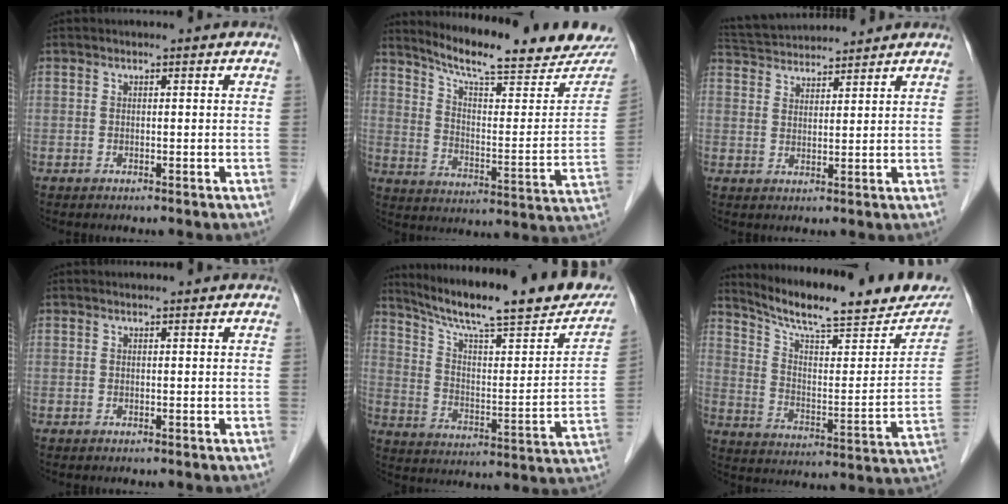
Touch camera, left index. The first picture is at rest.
{"total": 21.5, "force": [19.6, 1.8, 8.6], "torque": [-0.130, -0.064, 0.264]}
{"total": 9.2, "force": [8.9, 0.9, 2.2], "torque": [-0.051, 0.031, 0.148]}
{"total": 0.9, "force": [0.9, 0.0, 0.2], "torque": [-0.007, 0.007, 0.010]}
{"total": 25.1, "force": [20.6, 3.3, 13.9], "torque": [-0.217, -0.027, 0.288]}
{"total": 22.2, "force": [19.1, 3.9, 10.7], "torque": [-0.160, -0.029, 0.266]}